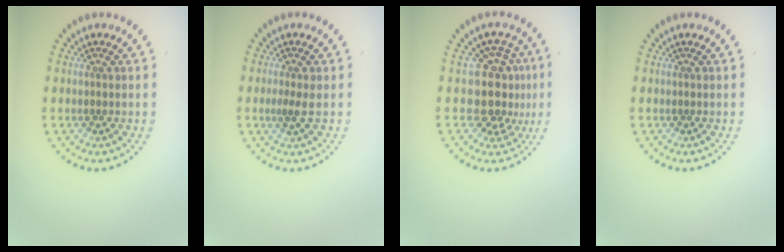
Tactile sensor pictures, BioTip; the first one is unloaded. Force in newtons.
{"total": 1.3, "press": 1.2, "slide": 0.6}
{"total": 4.1, "press": 3.2, "slide": 2.5}
{"total": 0.0}